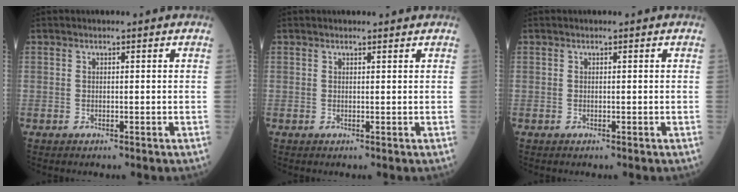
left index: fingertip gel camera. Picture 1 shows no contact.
{"total": 0.8, "force": [0.8, 0.1, -0.1], "torque": [-0.009, -0.001, 0.011]}
{"total": 0.0}